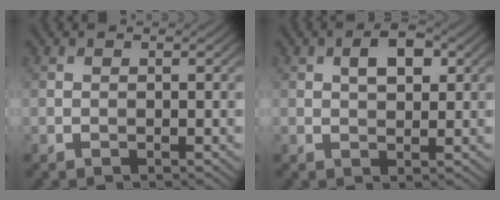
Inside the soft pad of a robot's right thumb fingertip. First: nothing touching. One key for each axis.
{"total": 3.7, "fx": 1.2, "fy": 1.9, "fz": 3.0, "tx": -0.049, "ty": 0.006, "tz": 0.018}